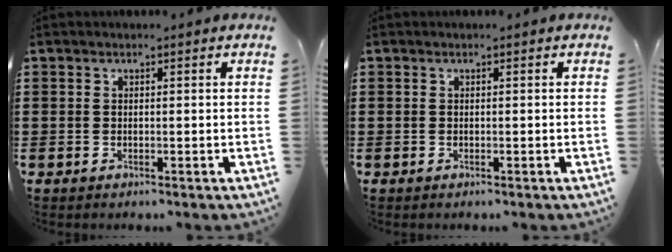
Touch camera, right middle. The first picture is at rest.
{"total": 0.0}